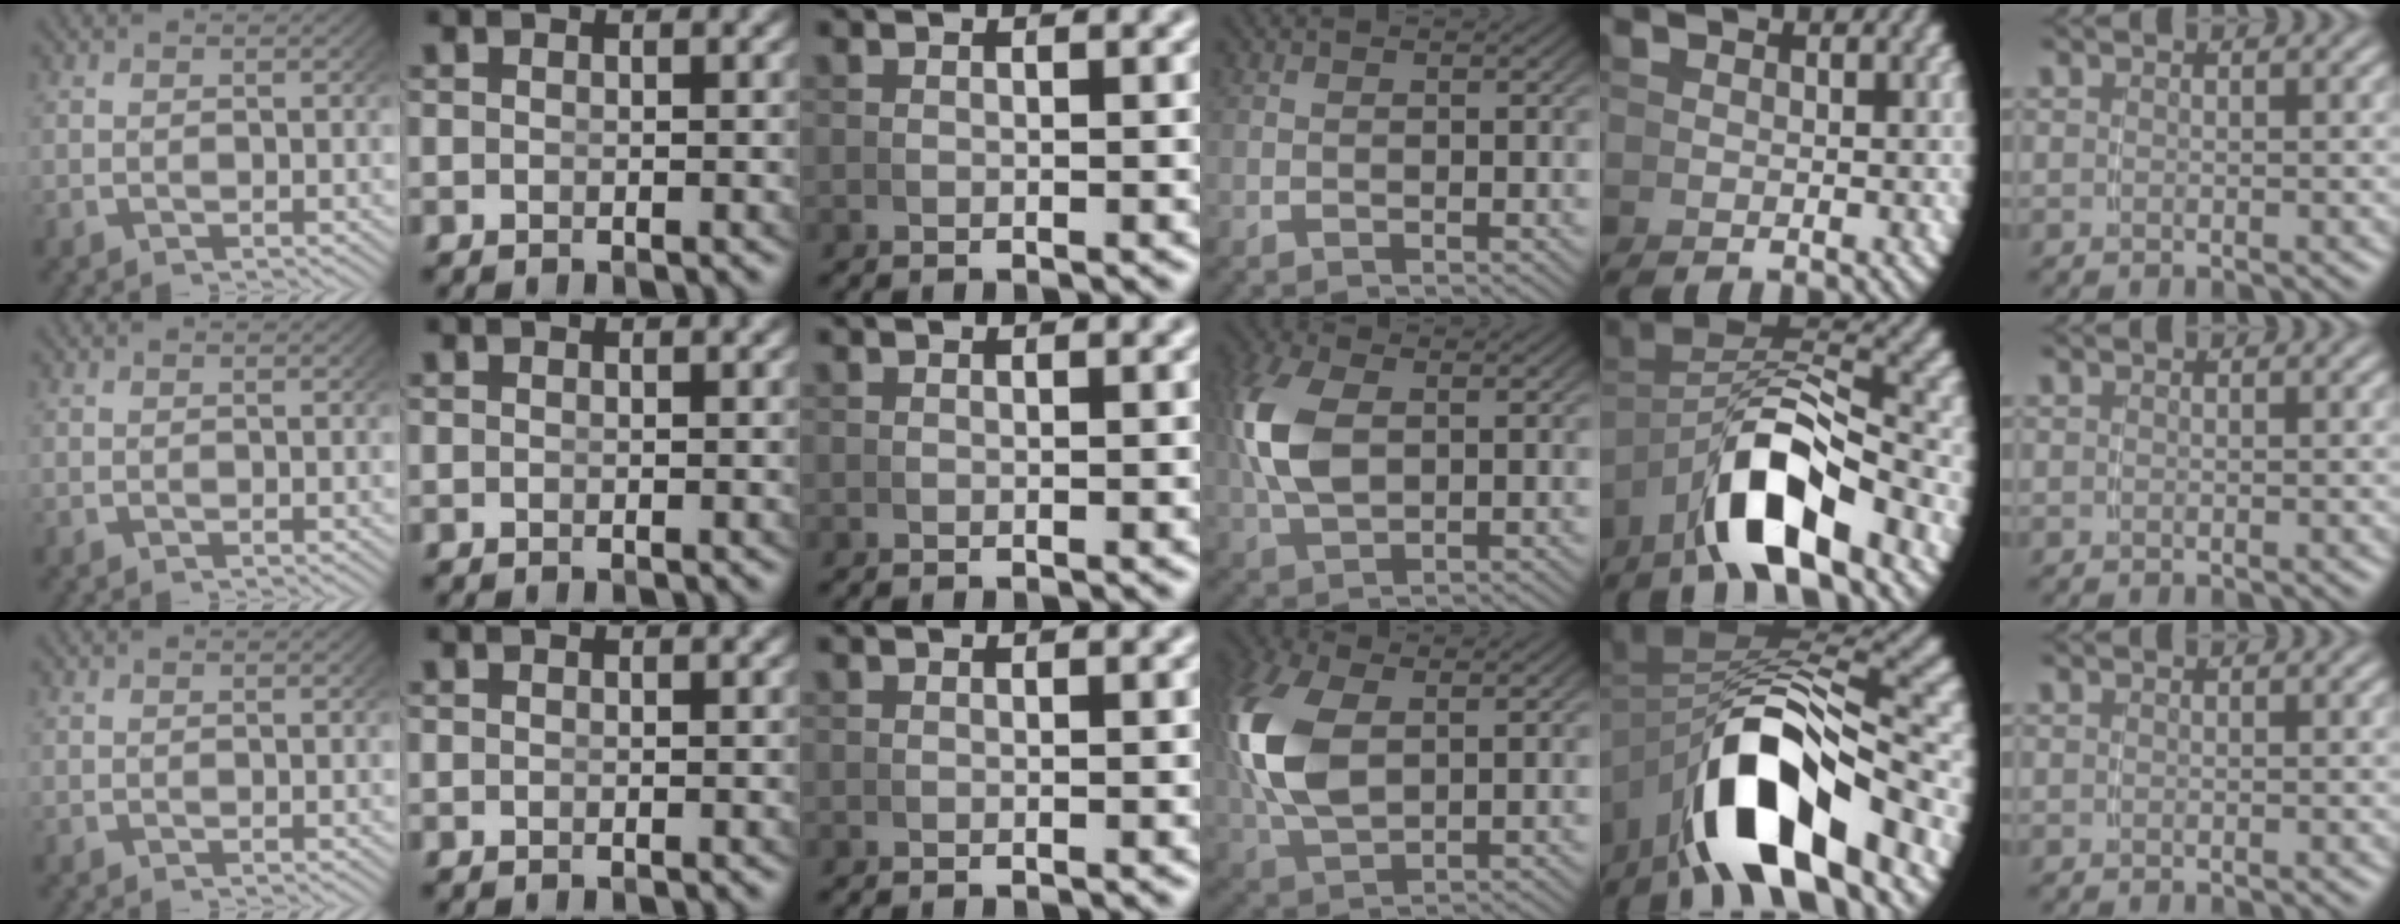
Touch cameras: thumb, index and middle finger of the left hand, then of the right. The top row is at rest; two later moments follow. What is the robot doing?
{"motion": "grasp_and_lifting", "object": "pen"}